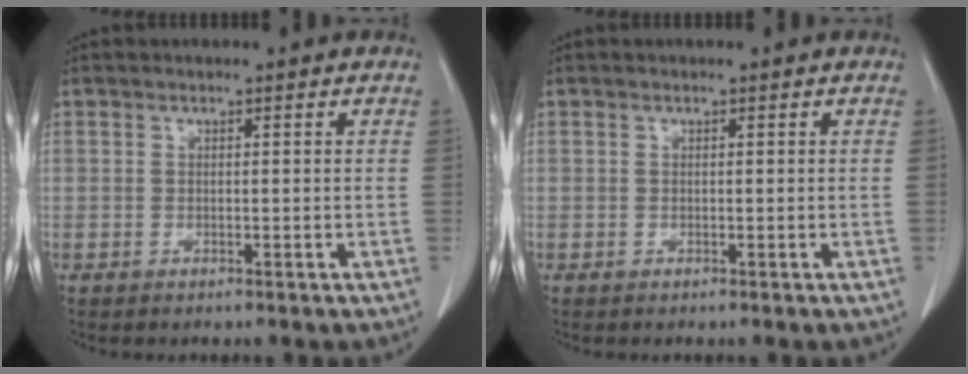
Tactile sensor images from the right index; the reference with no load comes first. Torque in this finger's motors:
{"motor_torque": [-0.06, -0.07, -0.02, 0.01]}